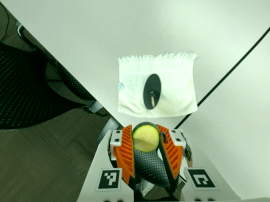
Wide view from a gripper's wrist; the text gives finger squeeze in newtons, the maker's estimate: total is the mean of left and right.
{"total": 8.8, "left": 8.7, "right": 8.9}